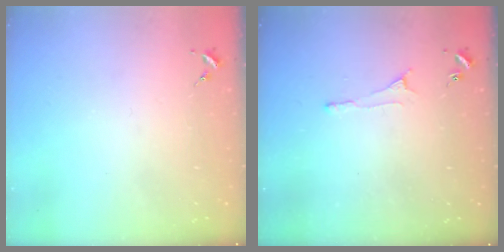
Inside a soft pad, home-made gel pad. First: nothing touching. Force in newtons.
{"total": 4.1, "press": 4.1, "slide": 0.6}